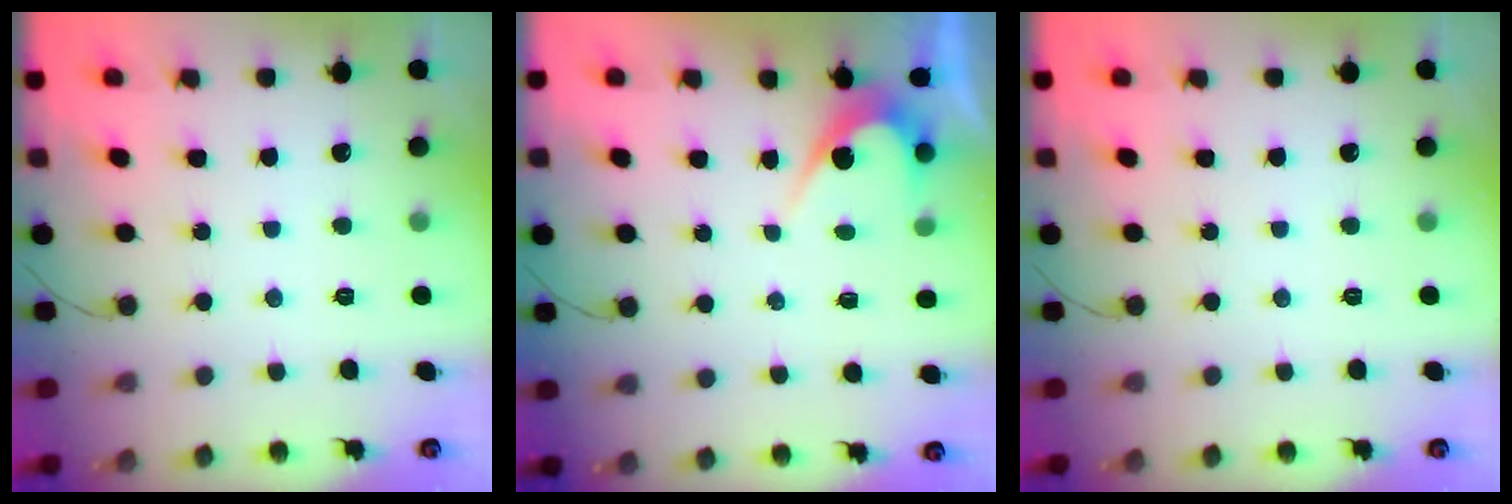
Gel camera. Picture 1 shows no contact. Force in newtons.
{"total": 5.2, "press": 5.2, "slide": 0.3}
{"total": 0.0}